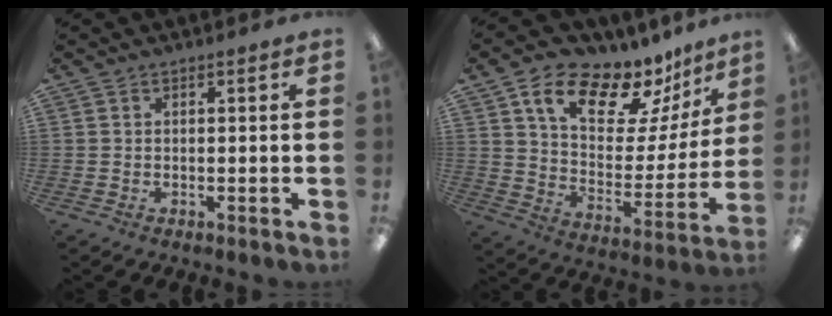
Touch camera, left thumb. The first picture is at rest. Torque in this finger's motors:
{"motor_torque": [0.30, 0.34, 1.33, -1.44, 0.31]}